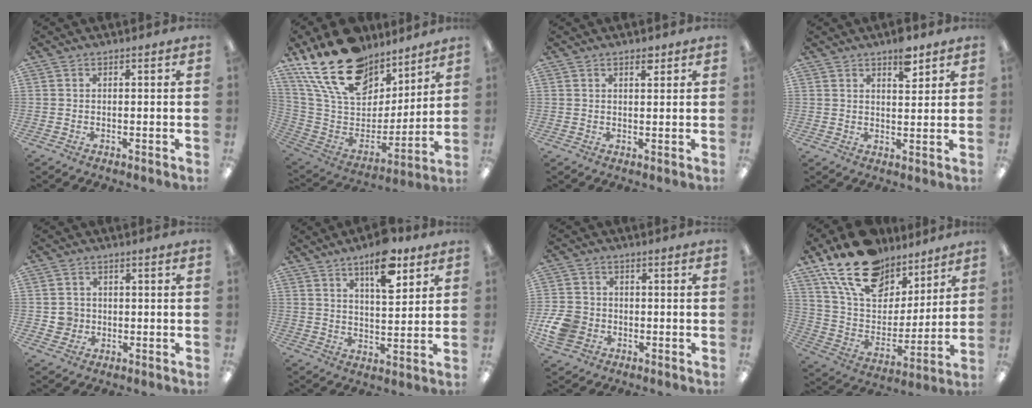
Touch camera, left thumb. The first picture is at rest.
{"total": 23.5, "force": [16.1, 12.8, 11.5], "torque": [-0.217, -0.093, 0.299]}
{"total": 2.4, "force": [1.8, 0.9, 1.3], "torque": [-0.012, -0.007, 0.029]}
{"total": 6.5, "force": [4.4, 2.8, 3.9], "torque": [-0.039, -0.026, 0.070]}
{"total": 3.5, "force": [-0.1, 3.5, 0.4], "torque": [-0.005, 0.003, -0.004]}
{"total": 11.4, "force": [7.3, 4.3, 7.6], "torque": [-0.108, -0.036, 0.120]}
{"total": 7.8, "force": [-2.2, 6.5, 3.7], "torque": [-0.086, 0.015, -0.041]}
{"total": 20.0, "force": [14.1, 11.0, 9.0], "torque": [-0.172, -0.077, 0.259]}